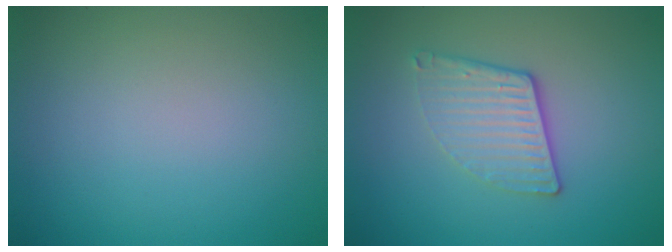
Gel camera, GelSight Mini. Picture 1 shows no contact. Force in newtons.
{"total": 3.2, "press": 2.8, "slide": 1.6}